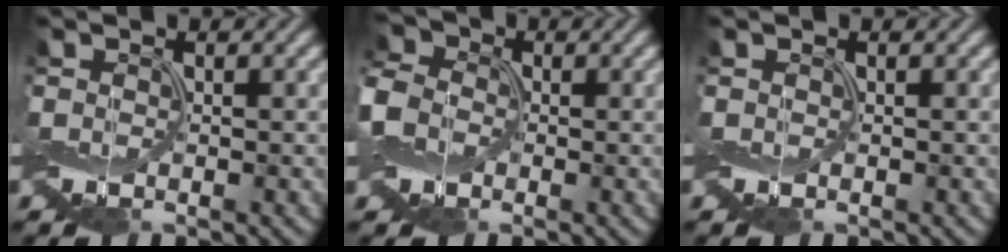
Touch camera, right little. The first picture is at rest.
{"total": 5.3, "force": [-1.1, 4.4, 2.8], "torque": [-0.092, 0.006, -0.031]}
{"total": 0.0}